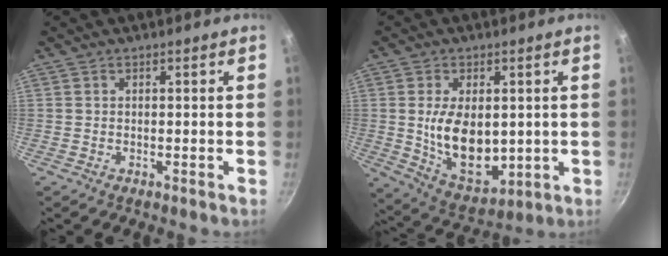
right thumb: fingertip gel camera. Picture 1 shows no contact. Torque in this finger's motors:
{"motor_torque": [-0.81, 1.52, 0.77, 0.80, 0.14]}